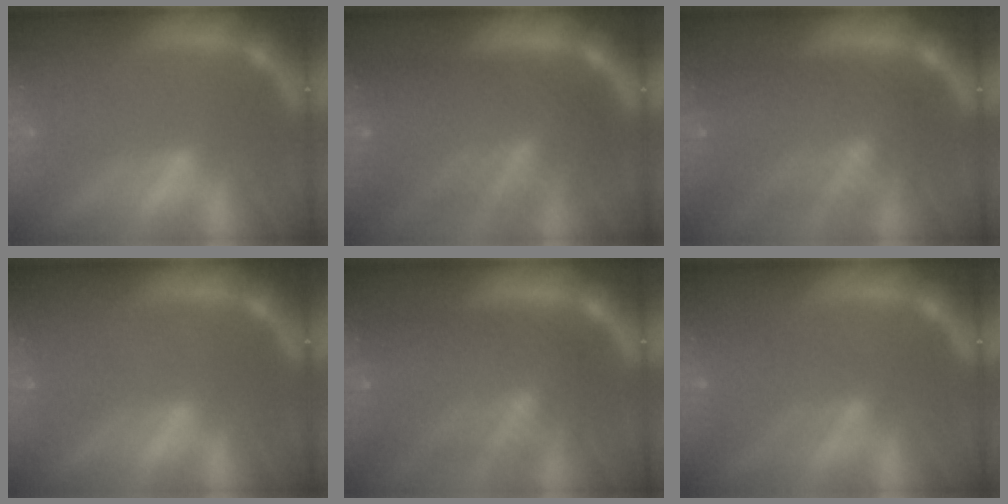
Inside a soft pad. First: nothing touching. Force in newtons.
{"total": 9.5}
{"total": 9.1}
{"total": 1.0}
{"total": 9.1}
{"total": 3.6}